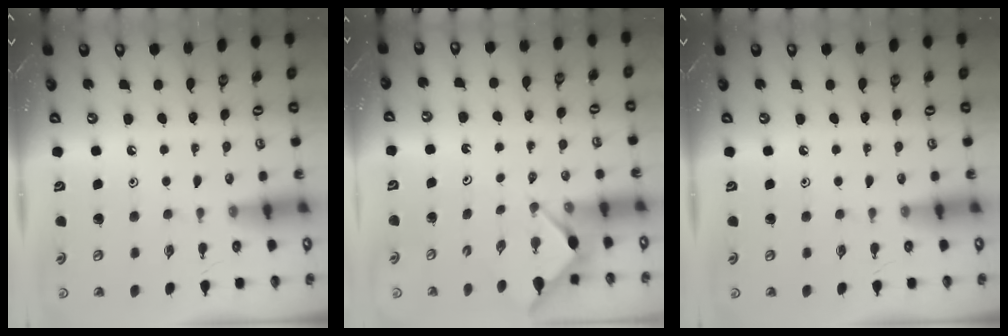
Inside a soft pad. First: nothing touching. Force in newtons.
{"total": 2.9, "press": 2.9, "slide": 0.3}
{"total": 0.0}